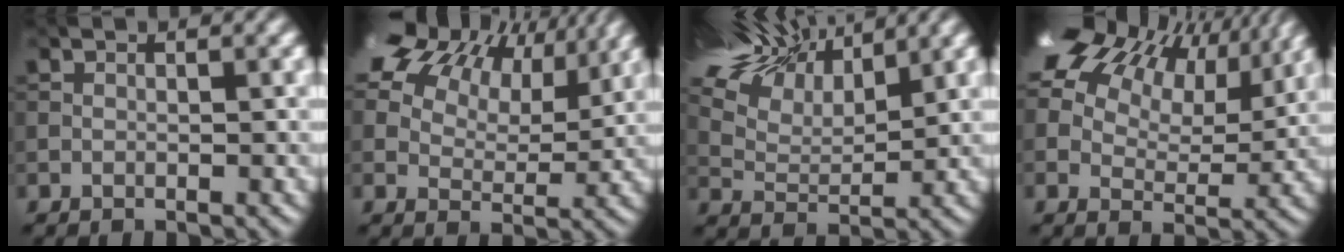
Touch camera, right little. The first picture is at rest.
{"total": 13.1, "force": [8.3, 7.3, 7.0], "torque": [-0.175, 0.026, 0.162]}
{"total": 9.7, "force": [7.7, 3.0, 5.1], "torque": [-0.145, 0.027, 0.148]}
{"total": 15.3, "force": [8.9, 8.5, 9.0], "torque": [-0.207, 0.048, 0.166]}